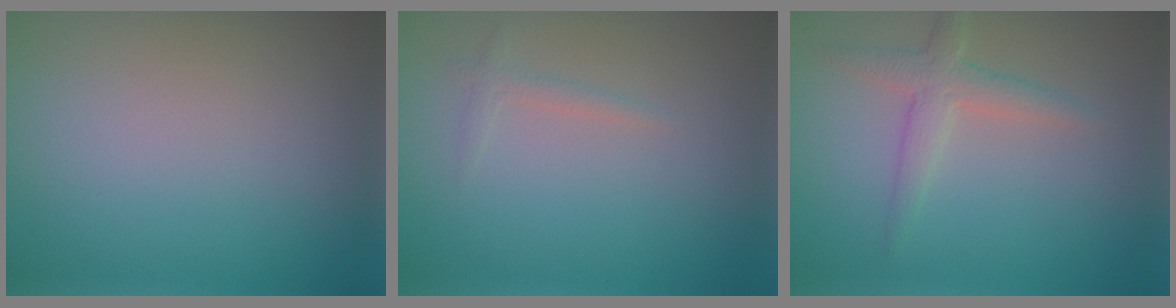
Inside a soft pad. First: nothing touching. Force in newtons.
{"total": 0.9, "press": 0.9, "slide": 0.1}
{"total": 2.6, "press": 2.6, "slide": 0.1}